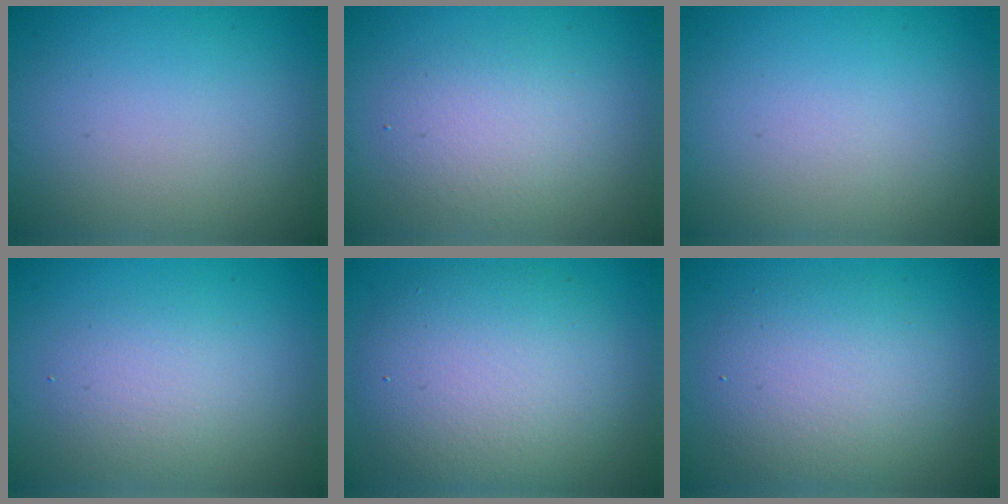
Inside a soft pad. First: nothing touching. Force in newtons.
{"total": 3.0, "press": 3.0, "slide": 0.2}
{"total": 0.0}
{"total": 2.4, "press": 2.4, "slide": 0.2}
{"total": 7.6, "press": 7.6, "slide": 0.4}
{"total": 4.8, "press": 4.8, "slide": 0.4}